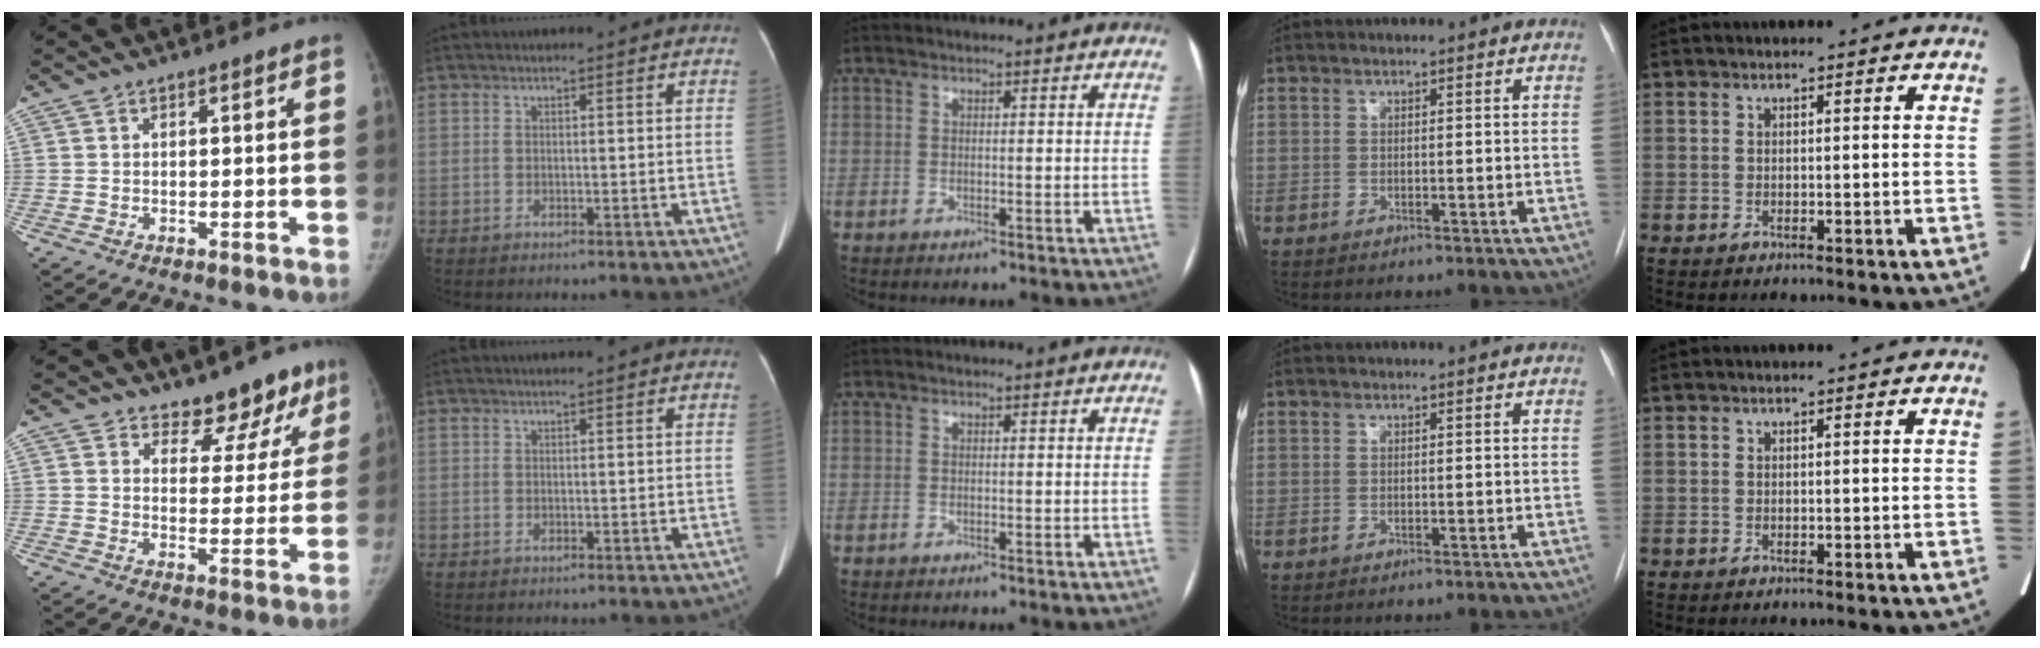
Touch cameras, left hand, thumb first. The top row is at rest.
{"thumb": {"total": 9.3, "force": [7.6, 4.8, 2.5], "torque": [0.017, -0.053, 0.092]}}